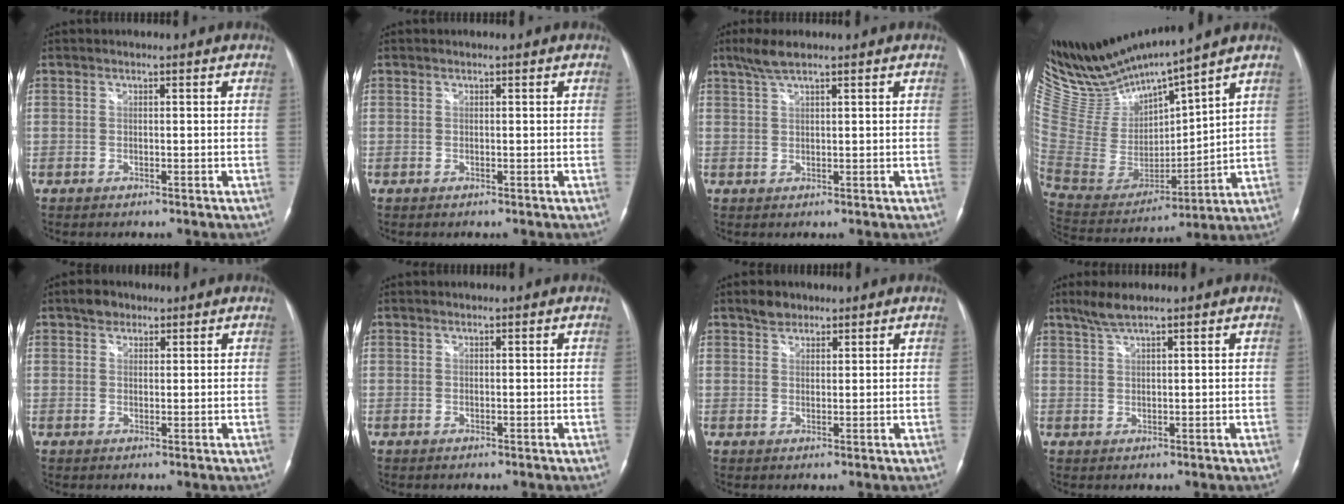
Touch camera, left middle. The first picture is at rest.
{"total": 0.0}
{"total": 3.4, "force": [2.5, 0.3, 2.2], "torque": [-0.056, 0.009, 0.054]}
{"total": 14.6, "force": [13.9, -0.6, 4.5], "torque": [-0.106, -0.023, 0.289]}
{"total": 2.4, "force": [1.6, 1.6, 0.7], "torque": [-0.014, 0.007, 0.026]}
{"total": 0.0}
{"total": 2.7, "force": [2.0, 1.6, 0.6], "torque": [-0.015, 0.006, 0.035]}
{"total": 3.2, "force": [2.6, 0.1, 1.9], "torque": [-0.050, 0.006, 0.056]}